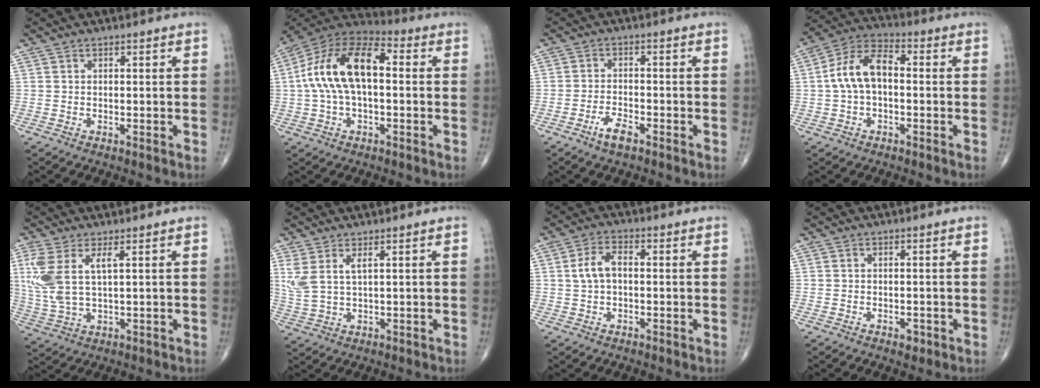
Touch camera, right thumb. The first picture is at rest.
{"total": 16.4, "force": [1.2, 8.5, 14.0], "torque": [-0.264, 0.043, 0.012]}
{"total": 3.8, "force": [-2.5, 1.2, 2.5], "torque": [-0.050, 0.012, -0.047]}
{"total": 9.8, "force": [0.0, 5.6, 8.1], "torque": [-0.155, 0.034, -0.009]}
{"total": 9.1, "force": [2.8, 3.5, 8.0], "torque": [-0.207, -0.007, 0.068]}
{"total": 5.3, "force": [2.4, 1.7, 4.4], "torque": [-0.118, -0.010, 0.059]}
{"total": 5.1, "force": [0.4, 2.9, 4.2], "torque": [-0.084, 0.017, 0.003]}
{"total": 1.3, "force": [-0.7, 0.8, 0.9], "torque": [-0.008, 0.000, -0.008]}